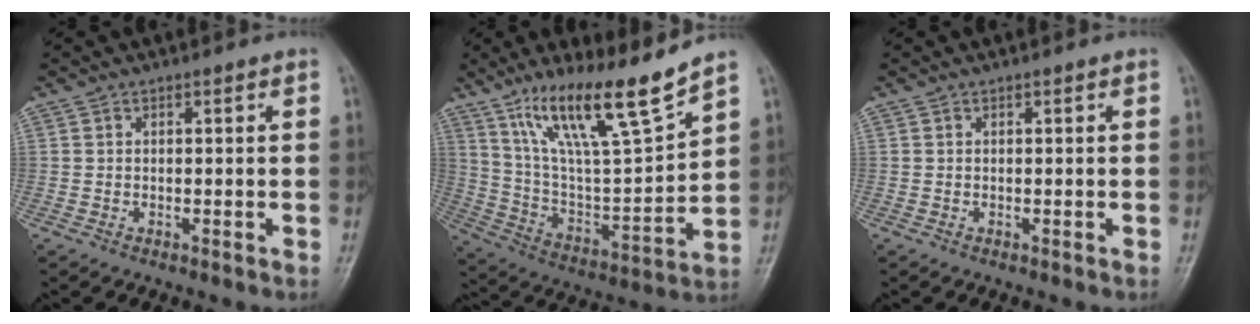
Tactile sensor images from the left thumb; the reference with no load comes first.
{"total": 18.3, "force": [12.9, 2.6, 12.7], "torque": [-0.202, -0.065, 0.240]}
{"total": 0.0}